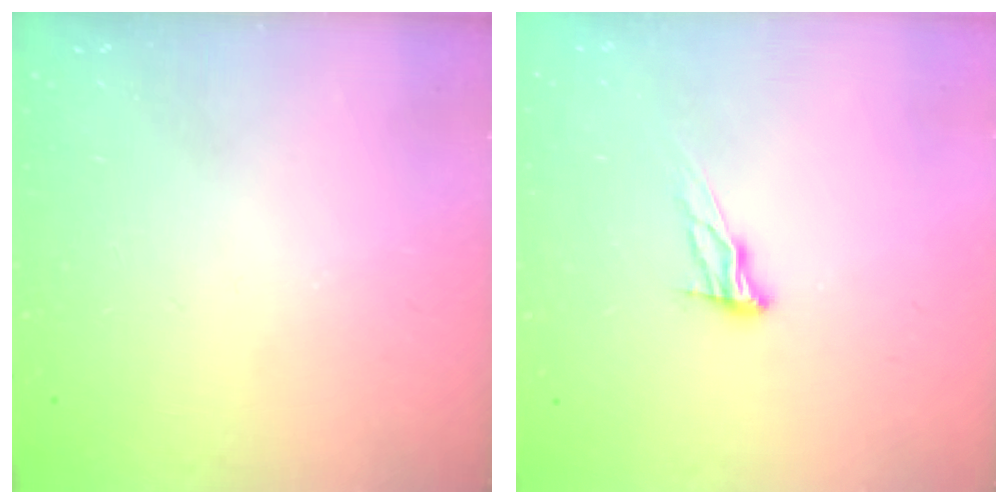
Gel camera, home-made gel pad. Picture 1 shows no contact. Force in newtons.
{"total": 9.2, "press": 8.9, "slide": 2.5}